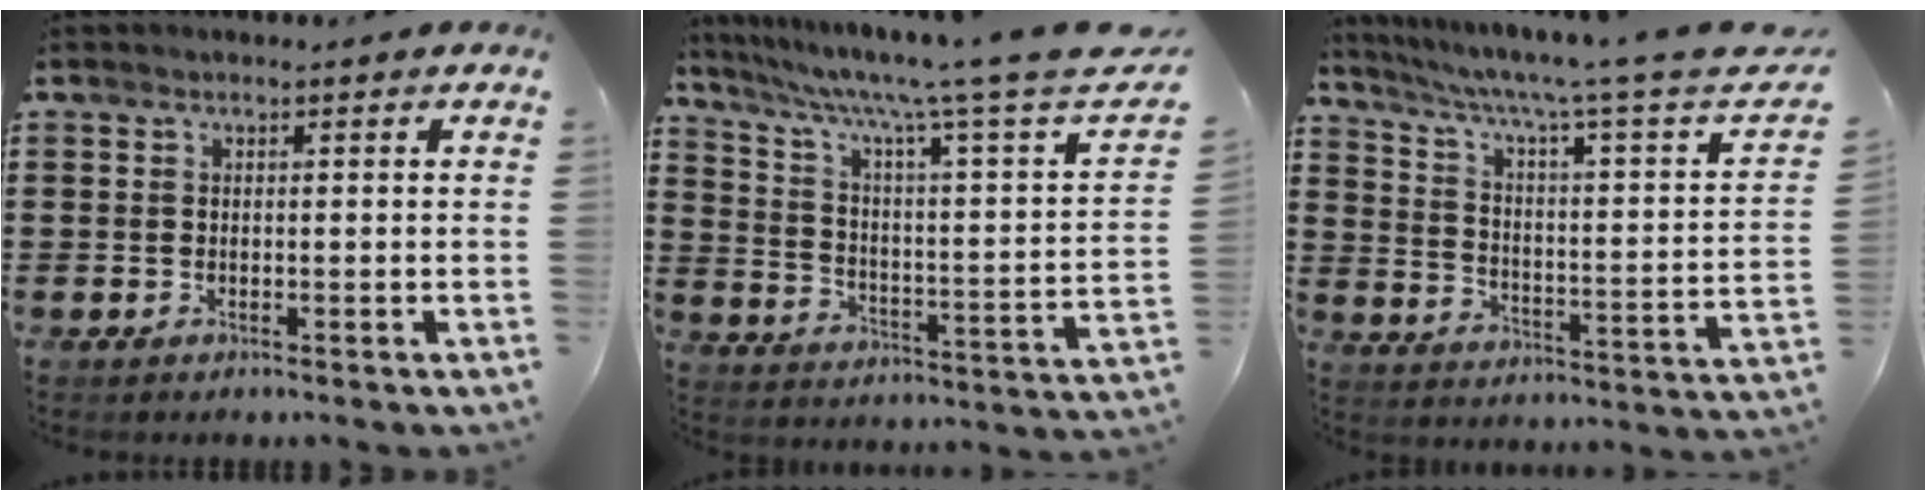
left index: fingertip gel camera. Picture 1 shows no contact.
{"total": 8.6, "force": [6.2, 0.1, 6.1], "torque": [-0.127, -0.047, 0.091]}
{"total": 5.7, "force": [3.7, 0.0, 4.4], "torque": [-0.095, -0.033, 0.052]}